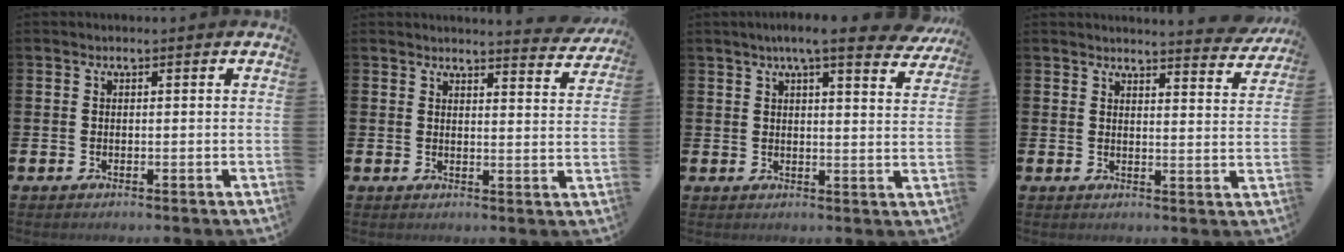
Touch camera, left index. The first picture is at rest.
{"total": 3.7, "force": [3.7, -0.1, 0.2], "torque": [0.007, -0.030, 0.061]}
{"total": 6.4, "force": [5.5, 0.5, 3.3], "torque": [-0.059, -0.021, 0.092]}
{"total": 4.0, "force": [4.0, -0.2, 0.3], "torque": [0.004, -0.033, 0.066]}